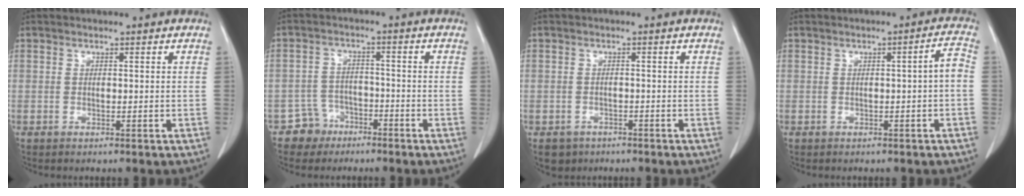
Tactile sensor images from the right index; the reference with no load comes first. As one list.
[{"total": 4.7, "force": [-3.1, 3.5, -0.2], "torque": [0.012, 0.013, -0.053]}, {"total": 3.4, "force": [-2.2, 2.5, 0.5], "torque": [-0.007, 0.004, -0.032]}, {"total": 2.8, "force": [-0.5, 0.0, 2.7], "torque": [-0.034, 0.005, -0.007]}]